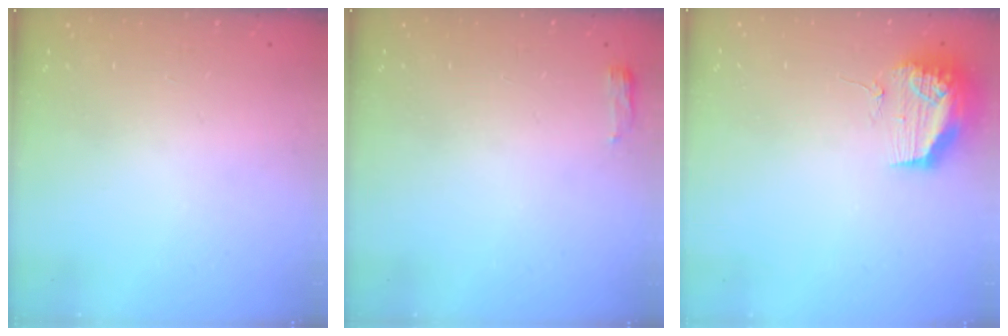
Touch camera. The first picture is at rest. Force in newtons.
{"total": 3.3, "press": 3.2, "slide": 1.0}
{"total": 11.1, "press": 11.1, "slide": 0.8}